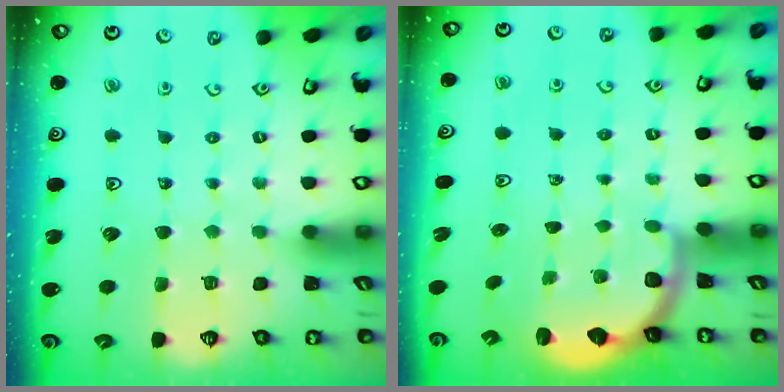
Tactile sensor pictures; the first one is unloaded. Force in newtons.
{"total": 3.5, "press": 3.3, "slide": 1.1}